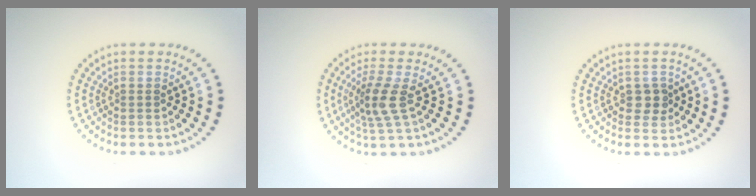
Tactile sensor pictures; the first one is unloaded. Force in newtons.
{"total": 2.9, "press": 2.3, "slide": 1.8}
{"total": 1.4, "press": 1.3, "slide": 0.4}